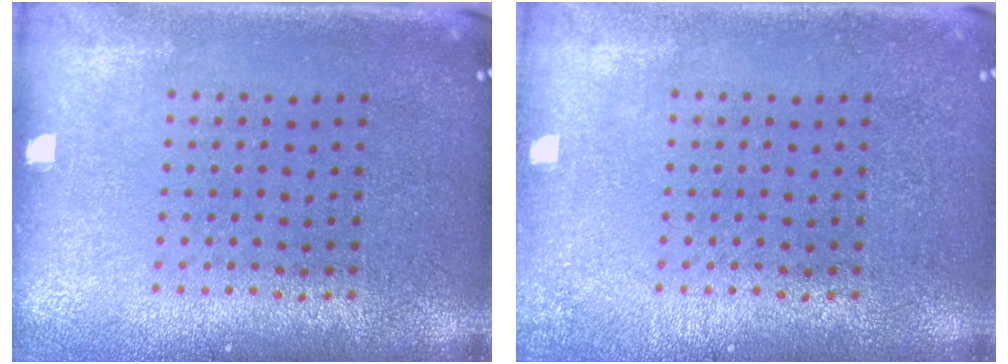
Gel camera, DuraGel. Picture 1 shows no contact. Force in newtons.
{"total": 0.9, "press": 0.9, "slide": 0.1}